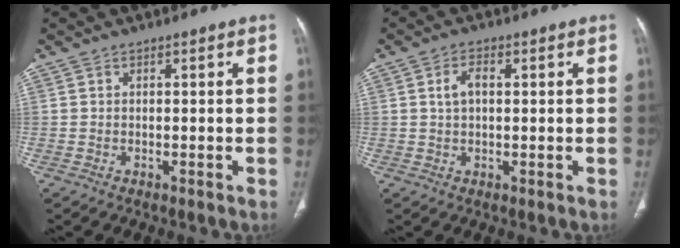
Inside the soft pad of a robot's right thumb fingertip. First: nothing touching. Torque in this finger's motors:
{"motor_torque": [-0.39, -0.38, 0.10, 0.00, 0.09]}